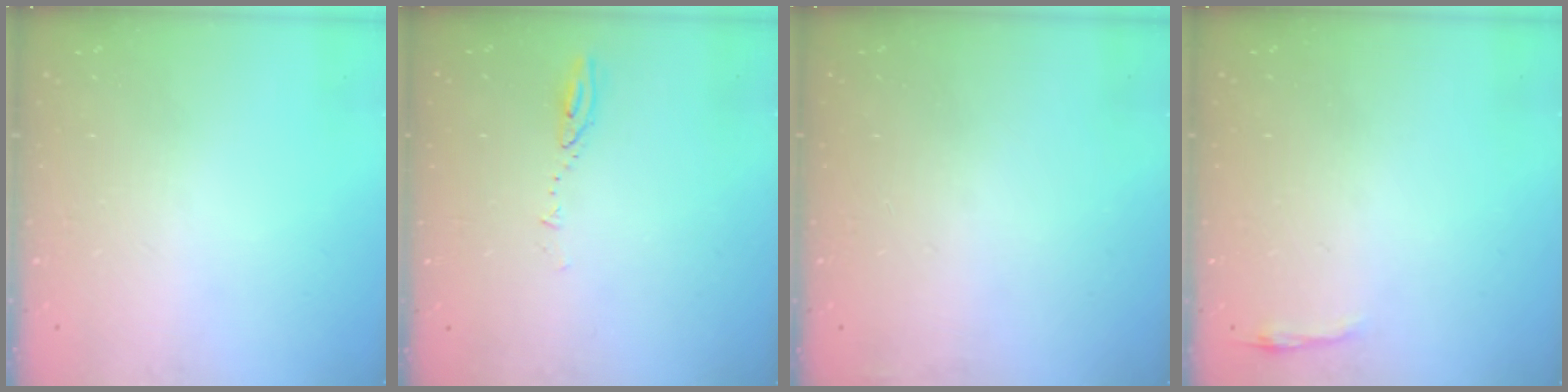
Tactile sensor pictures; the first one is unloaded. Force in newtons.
{"total": 4.0, "press": 4.0, "slide": 0.5}
{"total": 2.9, "press": 2.4, "slide": 1.6}
{"total": 2.8, "press": 2.8, "slide": 0.6}